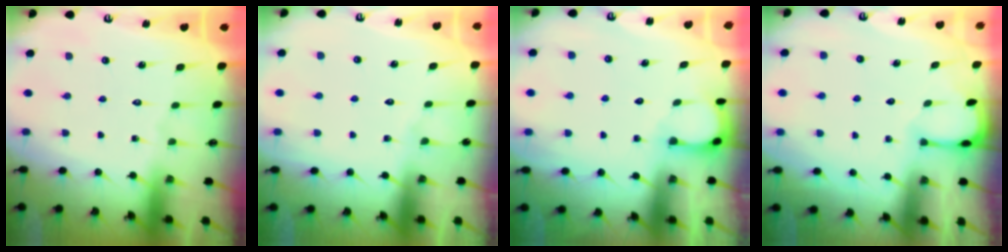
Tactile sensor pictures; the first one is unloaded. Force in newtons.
{"total": 4.7, "press": 4.6, "slide": 0.5}
{"total": 2.1, "press": 2.1, "slide": 0.3}
{"total": 1.3, "press": 1.2, "slide": 0.2}